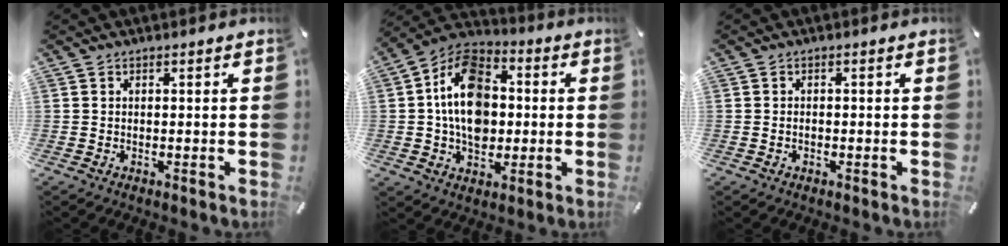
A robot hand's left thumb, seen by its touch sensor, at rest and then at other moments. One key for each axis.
{"total": 15.6, "fx": -0.3, "fy": 11.6, "fz": 10.5, "tx": -0.199, "ty": 0.012, "tz": -0.008}
{"total": 1.1, "fx": -0.4, "fy": 0.6, "fz": 0.8, "tx": -0.017, "ty": 0.002, "tz": -0.008}